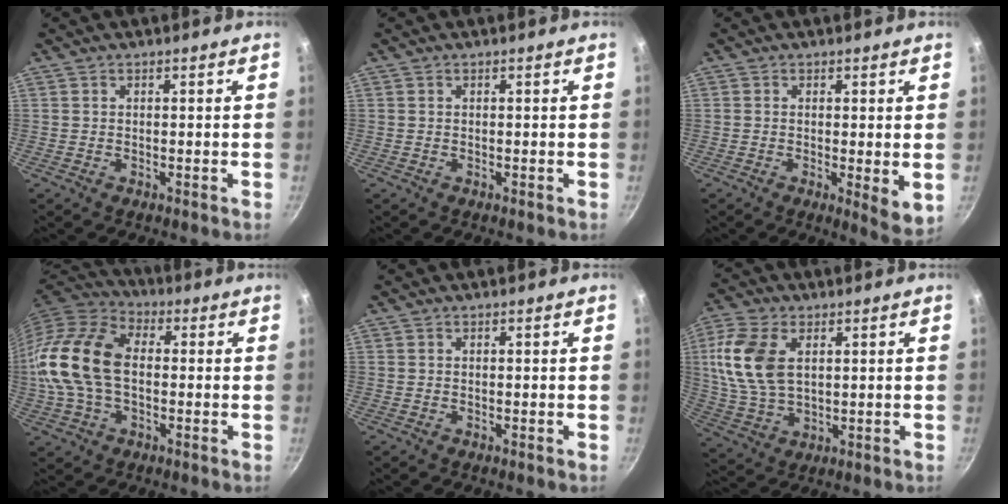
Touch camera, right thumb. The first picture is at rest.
{"total": 0.0}
{"total": 5.2, "force": [-0.1, 1.3, 5.0], "torque": [-0.071, -0.020, -0.001]}
{"total": 17.5, "force": [-0.1, 11.3, 13.3], "torque": [-0.254, 0.033, -0.015]}
{"total": 0.0}
{"total": 13.1, "force": [3.2, 7.8, 10.0], "torque": [-0.199, -0.004, 0.063]}